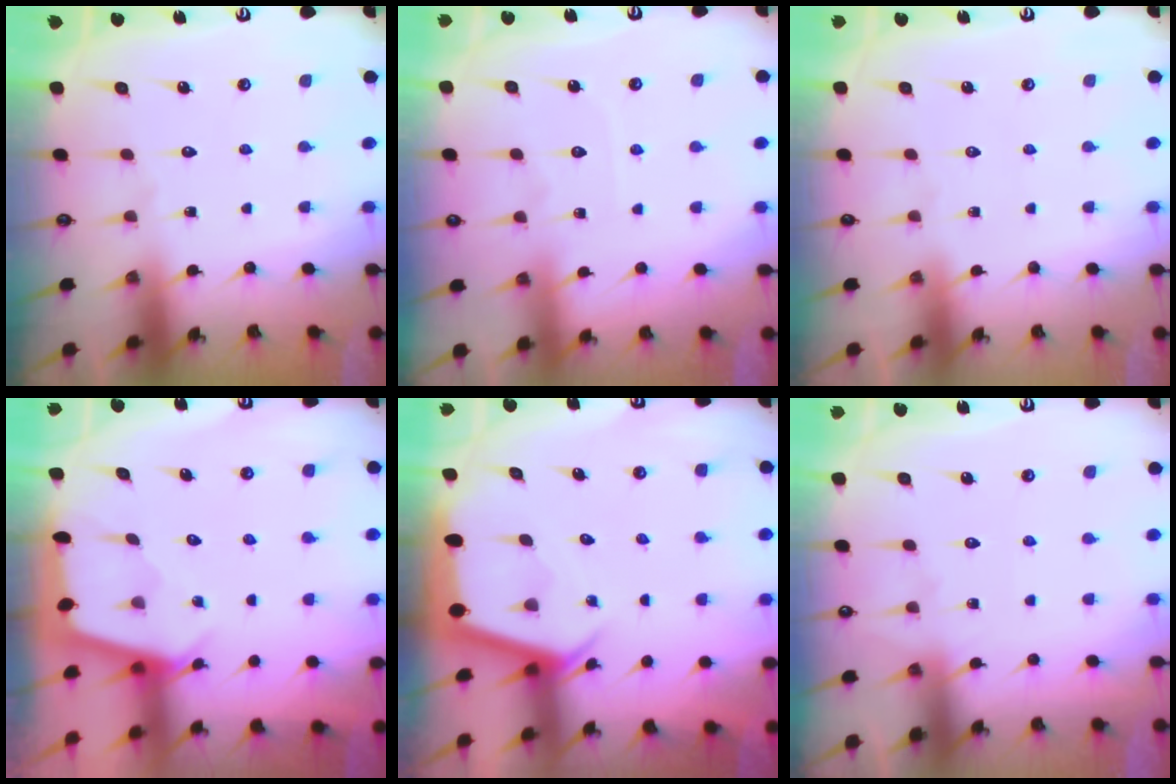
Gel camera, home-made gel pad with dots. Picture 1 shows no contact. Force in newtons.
{"total": 3.1, "press": 3.0, "slide": 0.4}
{"total": 0.0}
{"total": 2.6, "press": 2.5, "slide": 0.3}
{"total": 2.8, "press": 2.8, "slide": 0.2}
{"total": 3.6, "press": 3.6, "slide": 0.6}